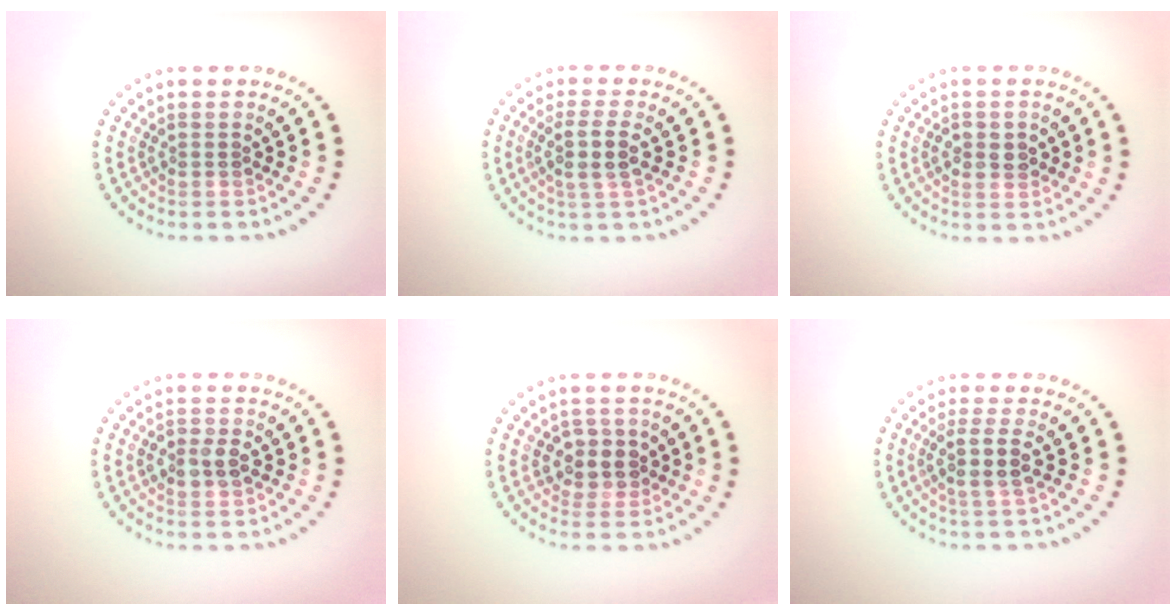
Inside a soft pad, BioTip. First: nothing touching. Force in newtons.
{"total": 2.7, "press": 2.3, "slide": 1.4}
{"total": 1.7, "press": 1.7, "slide": 0.0}
{"total": 2.4, "press": 2.4, "slide": 0.2}
{"total": 2.8, "press": 2.7, "slide": 0.8}
{"total": 2.7, "press": 2.3, "slide": 1.4}